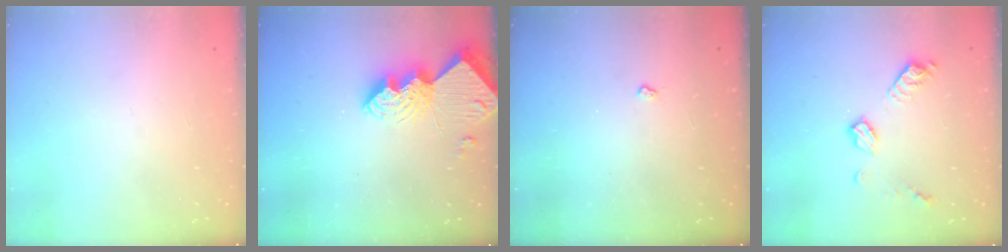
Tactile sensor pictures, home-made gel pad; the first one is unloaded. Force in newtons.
{"total": 11.1, "press": 11.0, "slide": 1.0}
{"total": 2.4, "press": 2.3, "slide": 0.4}
{"total": 9.8, "press": 9.8, "slide": 0.4}